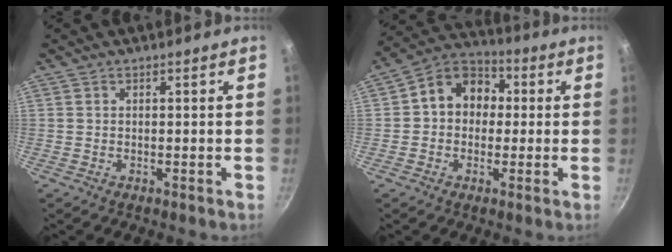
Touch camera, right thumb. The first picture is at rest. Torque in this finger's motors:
{"motor_torque": [0.00, 0.28, 0.01, 0.12, 0.11]}